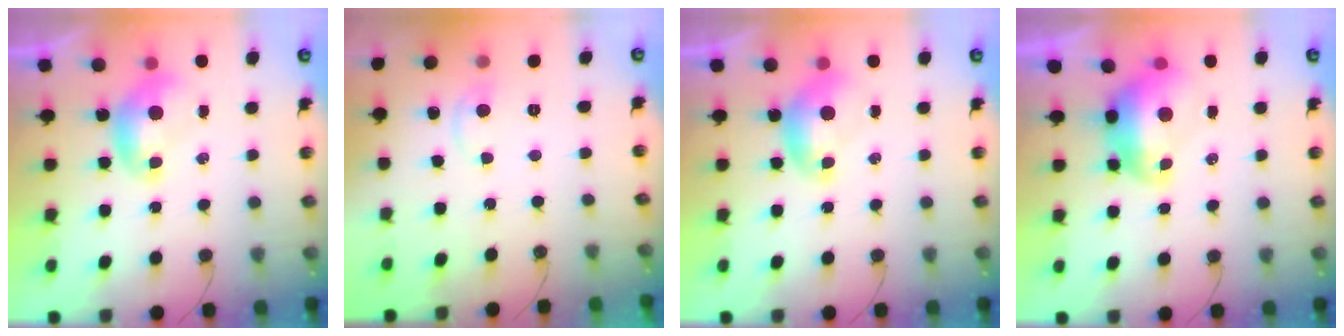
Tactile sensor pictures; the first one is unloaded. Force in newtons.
{"total": 1.2, "press": 0.9, "slide": 0.8}
{"total": 0.0}
{"total": 2.9, "press": 2.8, "slide": 0.7}